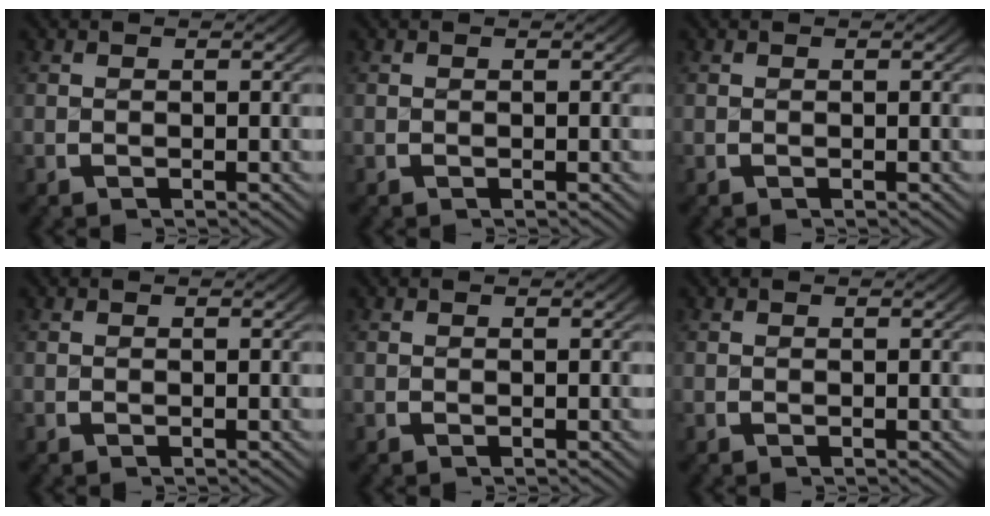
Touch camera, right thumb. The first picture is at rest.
{"total": 0.0}
{"total": 0.0}
{"total": 0.0}
{"total": 0.0}
{"total": 0.0}